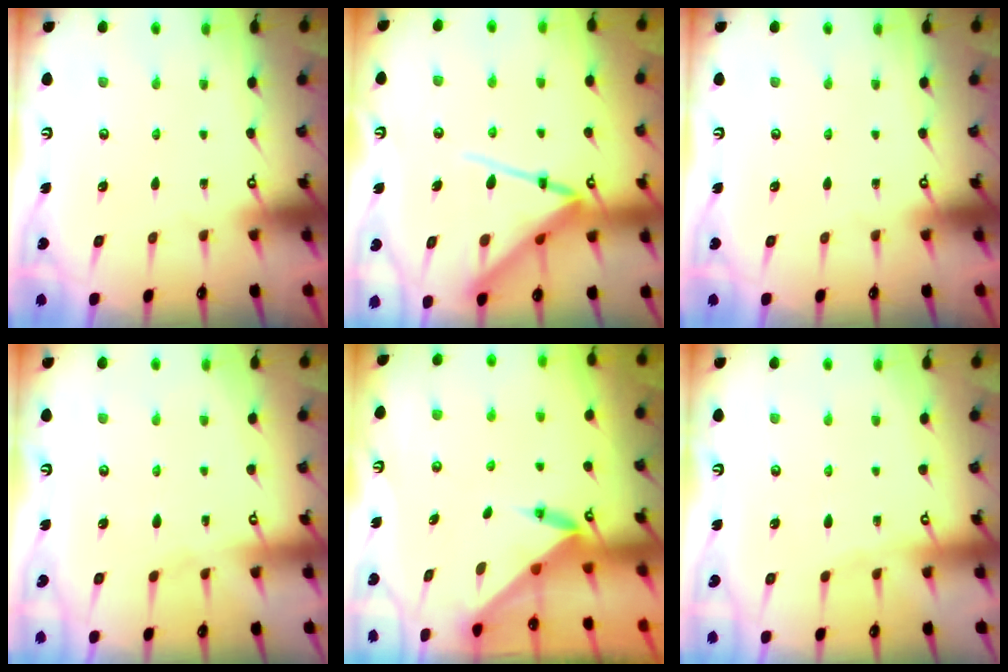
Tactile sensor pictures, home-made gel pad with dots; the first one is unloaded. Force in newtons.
{"total": 14.9, "press": 14.8, "slide": 1.5}
{"total": 0.0}
{"total": 3.0, "press": 3.0, "slide": 0.5}
{"total": 3.5, "press": 3.4, "slide": 0.3}
{"total": 3.0, "press": 2.9, "slide": 0.6}